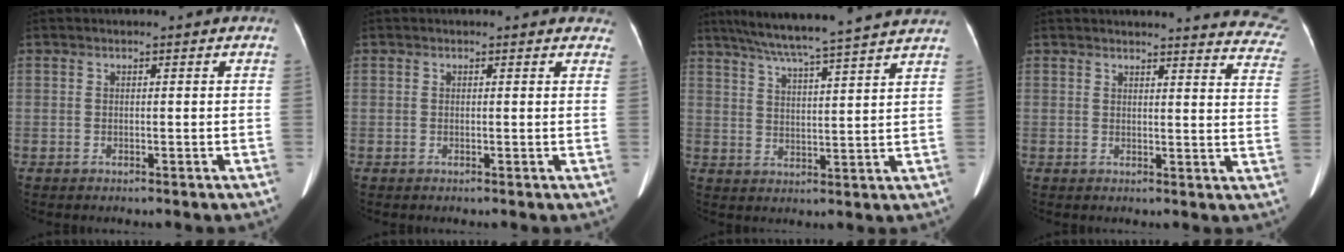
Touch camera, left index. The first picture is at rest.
{"total": 4.7, "force": [4.1, 2.0, 1.0], "torque": [0.003, 0.003, 0.025]}
{"total": 18.2, "force": [16.0, -1.0, 8.7], "torque": [-0.152, 0.007, 0.221]}
{"total": 18.1, "force": [17.6, 2.0, 3.8], "torque": [-0.017, -0.101, 0.164]}